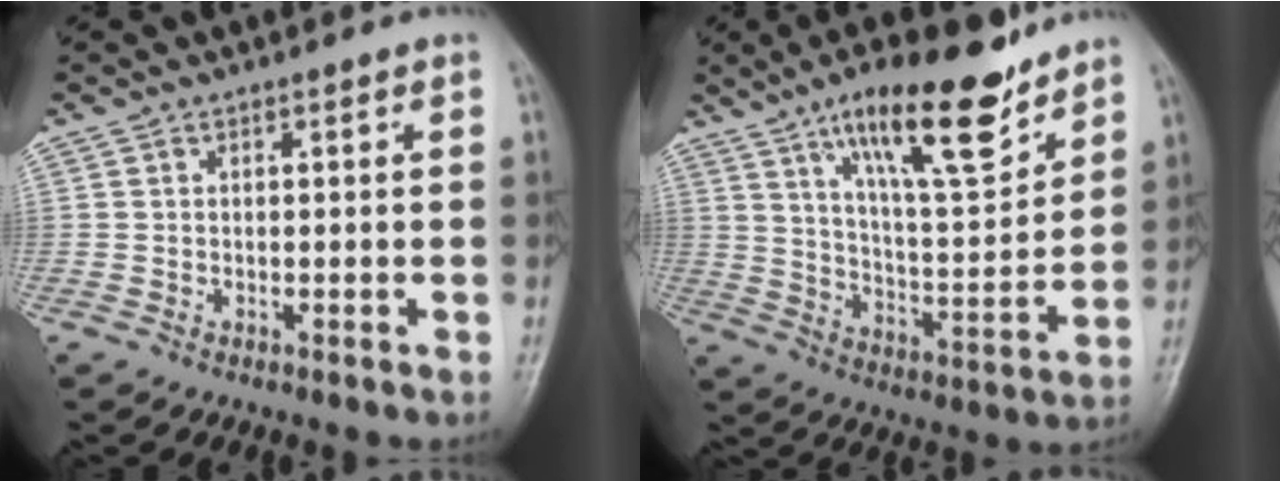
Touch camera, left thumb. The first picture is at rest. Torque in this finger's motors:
{"motor_torque": [1.66, 1.64, 1.55, -1.22, 0.10]}